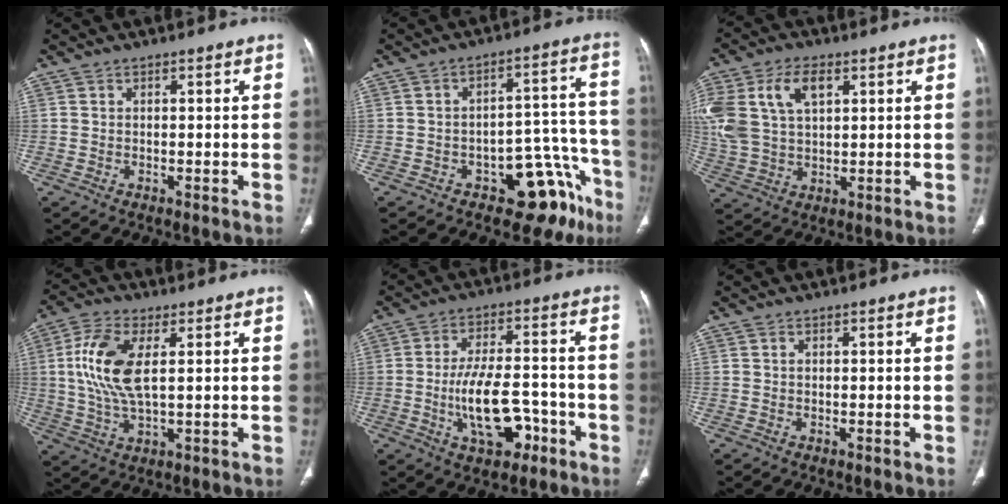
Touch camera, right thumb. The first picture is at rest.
{"total": 13.3, "force": [-8.3, 7.3, 7.5], "torque": [-0.030, 0.092, -0.109]}
{"total": 14.9, "force": [5.0, 9.1, 10.7], "torque": [-0.243, 0.005, 0.100]}
{"total": 11.2, "force": [2.2, 4.9, 9.9], "torque": [-0.218, -0.002, 0.044]}
{"total": 11.9, "force": [-4.2, 6.1, 9.3], "torque": [-0.151, 0.029, -0.062]}
{"total": 0.0}